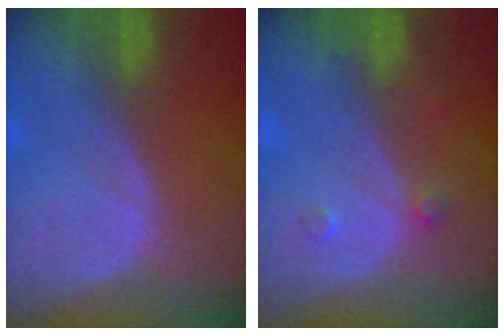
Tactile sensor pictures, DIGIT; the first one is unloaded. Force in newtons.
{"total": 1.7, "press": 1.7, "slide": 0.3}